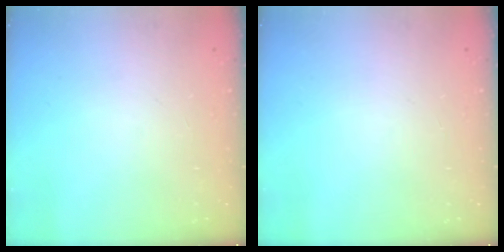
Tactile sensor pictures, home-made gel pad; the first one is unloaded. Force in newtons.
{"total": 0.0}